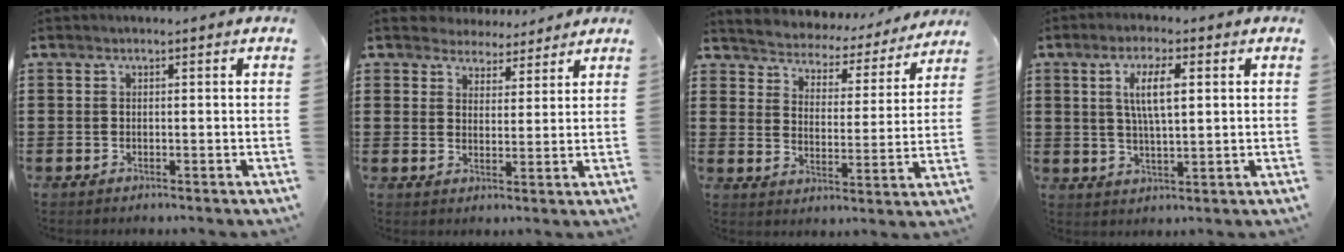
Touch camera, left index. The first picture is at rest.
{"total": 3.9, "force": [3.6, 1.3, -0.3], "torque": [-0.012, -0.008, 0.068]}
{"total": 3.2, "force": [3.1, 0.5, -0.6], "torque": [-0.014, -0.033, 0.044]}
{"total": 6.3, "force": [1.8, 2.0, 5.7], "torque": [-0.119, 0.009, 0.028]}